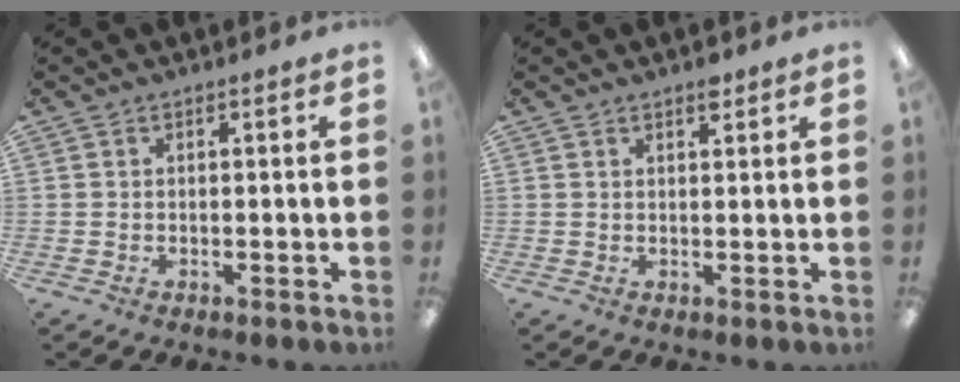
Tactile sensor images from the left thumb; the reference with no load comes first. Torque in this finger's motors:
{"motor_torque": [0.31, 0.09, 0.44, -0.14, 0.00]}